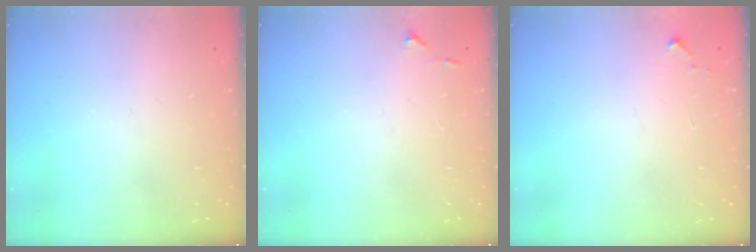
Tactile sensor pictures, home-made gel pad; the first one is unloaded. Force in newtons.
{"total": 4.3, "press": 4.2, "slide": 0.7}
{"total": 2.6, "press": 2.6, "slide": 0.4}